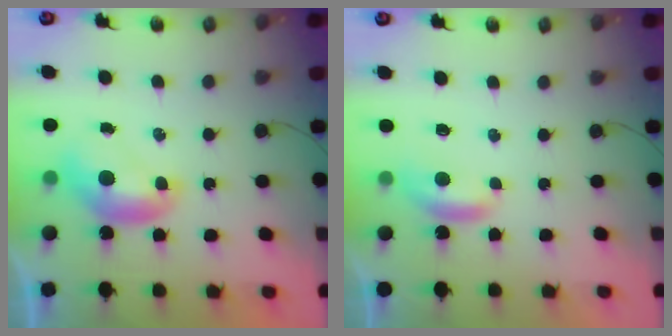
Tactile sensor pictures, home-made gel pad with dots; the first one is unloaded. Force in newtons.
{"total": 1.8, "press": 1.7, "slide": 0.4}